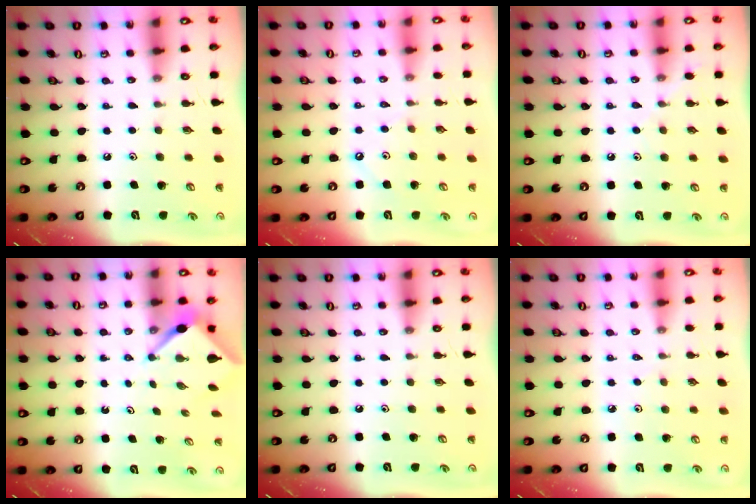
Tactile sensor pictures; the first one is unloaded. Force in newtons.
{"total": 1.6, "press": 1.5, "slide": 0.4}
{"total": 6.7, "press": 6.7, "slide": 0.8}
{"total": 3.1, "press": 3.1, "slide": 0.2}
{"total": 0.0}
{"total": 3.1, "press": 3.0, "slide": 0.6}